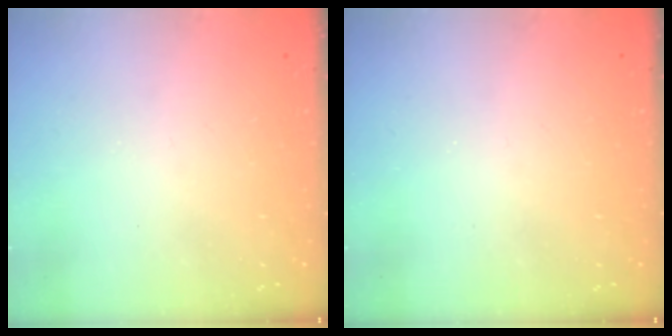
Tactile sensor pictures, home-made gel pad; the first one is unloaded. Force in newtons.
{"total": 0.0}